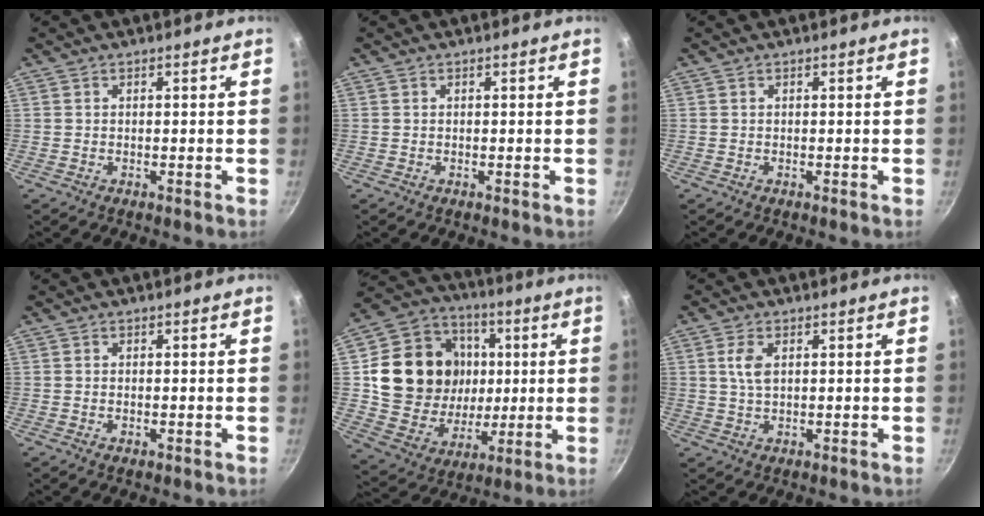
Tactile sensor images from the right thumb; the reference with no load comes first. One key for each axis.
{"total": 0.0}
{"total": 0.0}
{"total": 0.6, "fx": -0.1, "fy": 0.3, "fz": 0.6, "tx": -0.009, "ty": 0.000, "tz": -0.003}
{"total": 21.9, "fx": 3.4, "fy": 18.2, "fz": 11.6, "tx": -0.188, "ty": 0.009, "tz": 0.070}
{"total": 3.9, "fx": 1.0, "fy": 2.1, "fz": 3.1, "tx": -0.060, "ty": 0.000, "tz": 0.020}